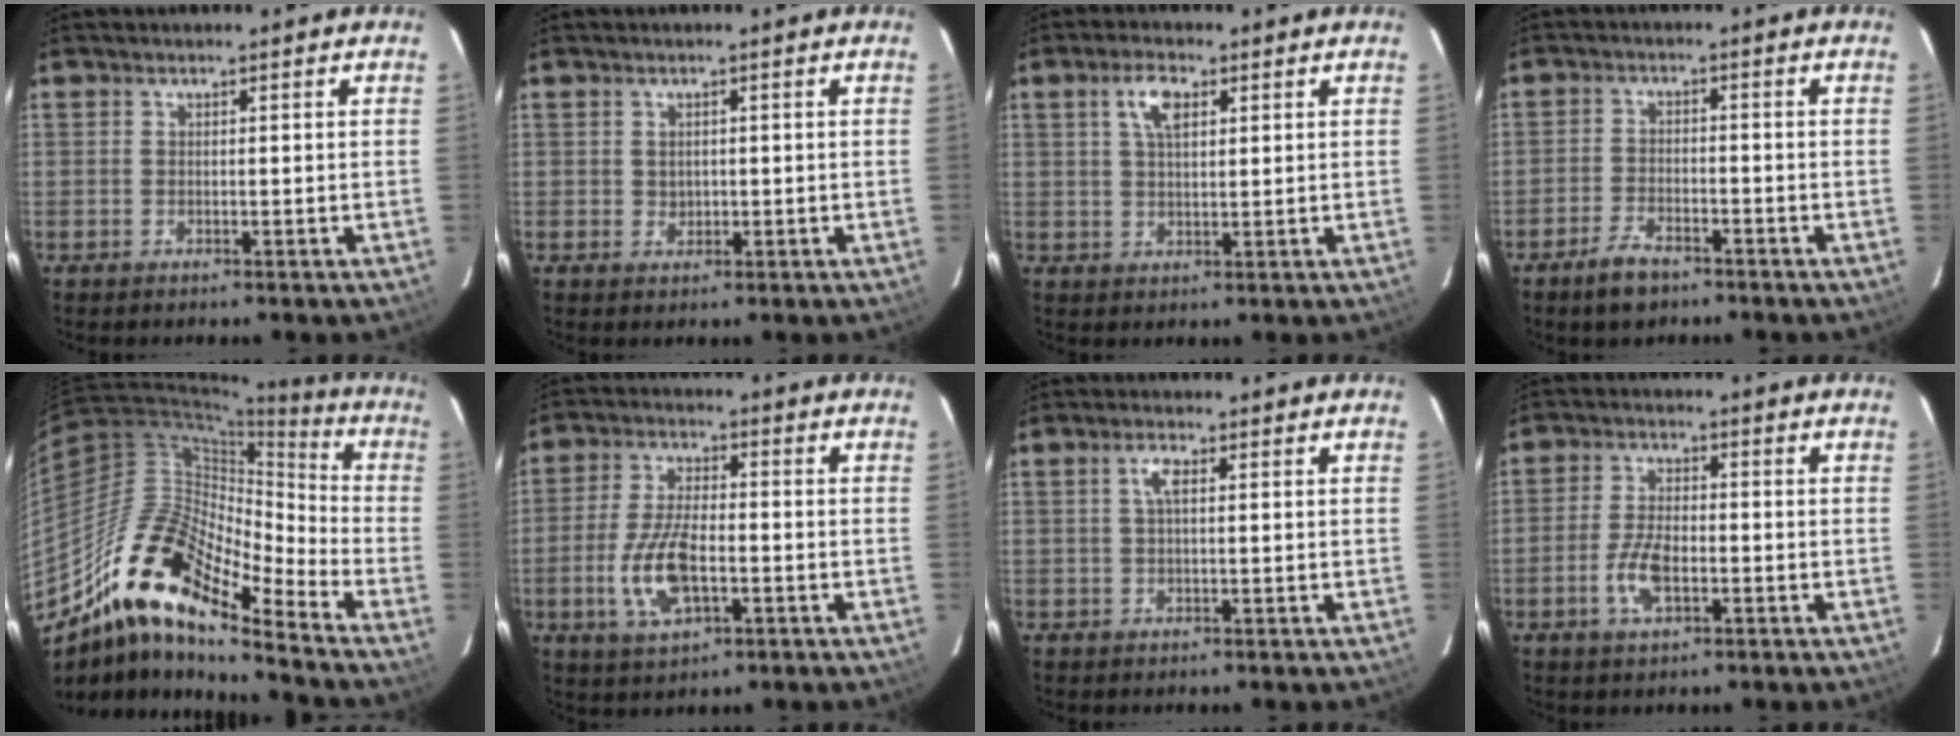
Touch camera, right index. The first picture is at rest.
{"total": 1.5, "force": [0.2, 1.5, 0.3], "torque": [-0.001, 0.001, 0.006]}
{"total": 5.1, "force": [2.1, 2.3, 4.0], "torque": [-0.074, 0.010, 0.039]}
{"total": 5.5, "force": [-4.1, 2.3, 2.9], "torque": [-0.073, 0.000, -0.071]}
{"total": 17.7, "force": [-12.7, 4.4, 11.5], "torque": [-0.189, -0.003, -0.256]}
{"total": 10.8, "force": [-3.0, 4.9, 9.1], "torque": [-0.193, -0.004, -0.053]}
{"total": 2.6, "force": [0.6, 0.8, 2.3], "torque": [-0.049, 0.007, 0.012]}
{"total": 6.5, "force": [-2.3, 3.3, 5.1], "torque": [-0.109, 0.000, -0.042]}